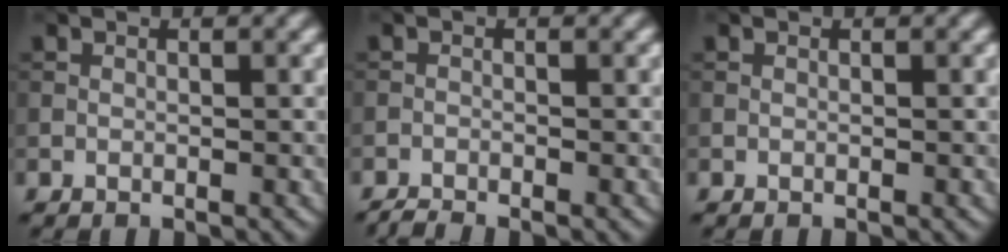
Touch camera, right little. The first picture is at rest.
{"total": 1.1, "force": [-1.1, 0.0, 0.2], "torque": [-0.003, -0.004, -0.028]}
{"total": 0.0}